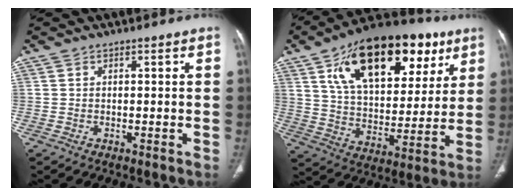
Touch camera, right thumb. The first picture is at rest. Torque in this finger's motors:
{"motor_torque": [-0.75, 4.26, 1.76, 1.01, 0.19]}